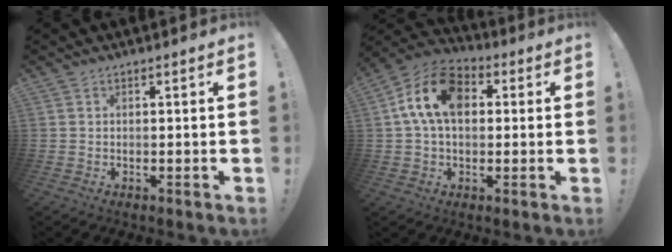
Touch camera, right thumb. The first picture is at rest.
{"total": 14.6, "force": [3.2, 9.7, 10.4], "torque": [-0.171, 0.012, 0.061]}